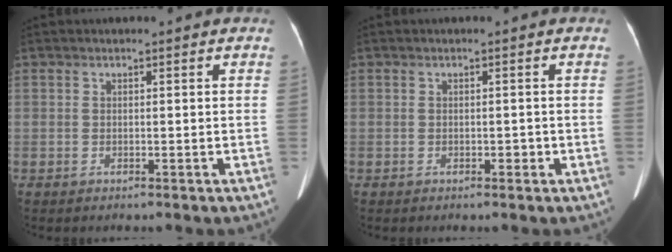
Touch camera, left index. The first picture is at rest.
{"total": 0.7, "force": [-0.3, 0.5, 0.5], "torque": [-0.007, 0.002, -0.004]}